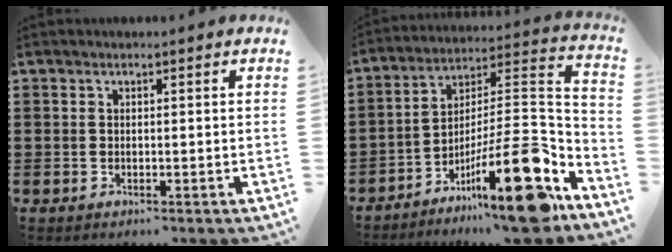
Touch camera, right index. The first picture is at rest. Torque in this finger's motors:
{"motor_torque": [0.36, 1.21, 0.21, -0.01]}